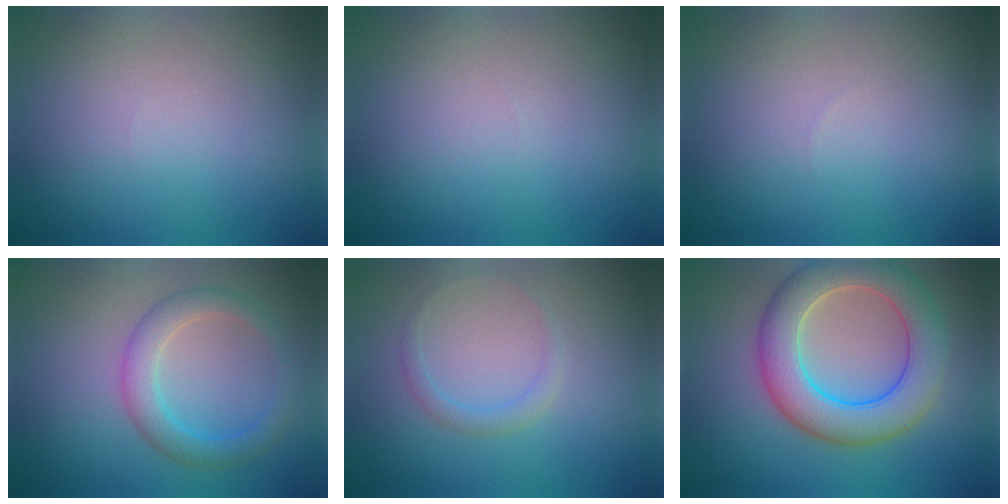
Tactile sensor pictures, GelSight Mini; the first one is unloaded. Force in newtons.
{"total": 0.0}
{"total": 0.0}
{"total": 3.5, "press": 3.5, "slide": 0.1}
{"total": 1.3, "press": 1.3, "slide": 0.1}
{"total": 7.7, "press": 7.7, "slide": 0.3}